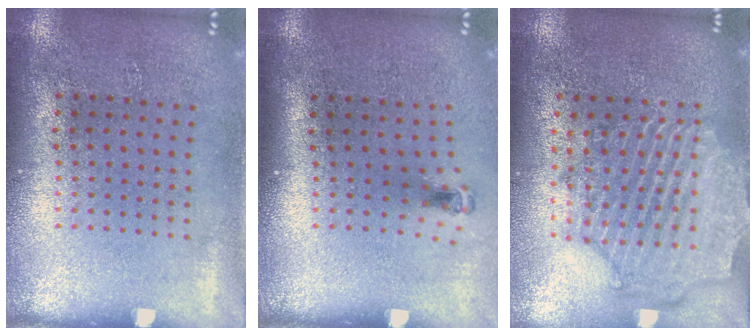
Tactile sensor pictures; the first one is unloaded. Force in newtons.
{"total": 0.6, "press": 0.3, "slide": 0.5}
{"total": 2.3, "press": 2.2, "slide": 0.8}